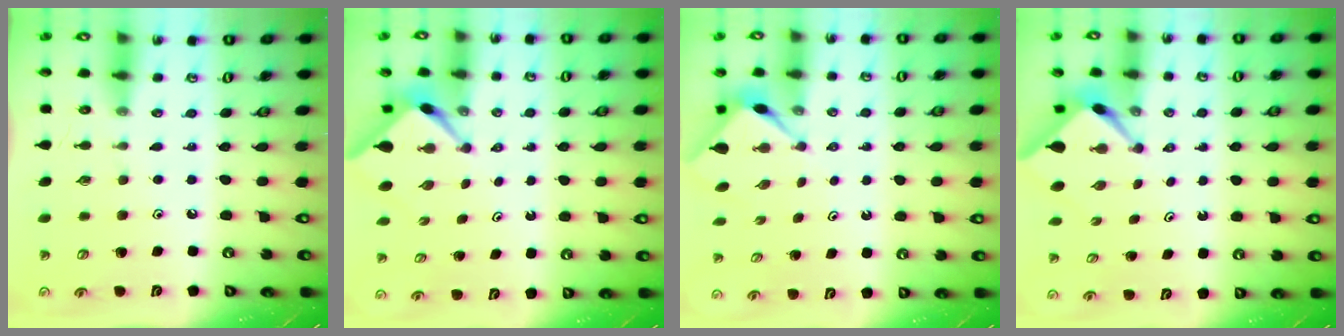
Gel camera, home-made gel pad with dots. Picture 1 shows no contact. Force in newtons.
{"total": 2.5, "press": 2.5, "slide": 0.3}
{"total": 3.1, "press": 3.1, "slide": 0.3}
{"total": 2.5, "press": 2.5, "slide": 0.2}